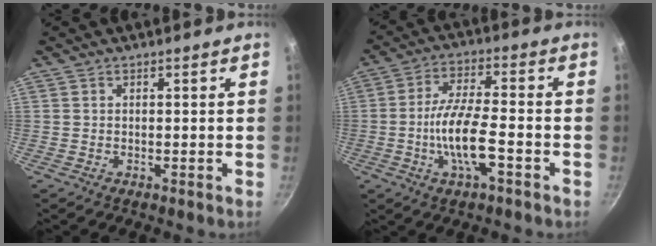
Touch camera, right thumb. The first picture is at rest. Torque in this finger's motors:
{"motor_torque": [0.29, 0.69, 1.83, -0.93, 0.49]}